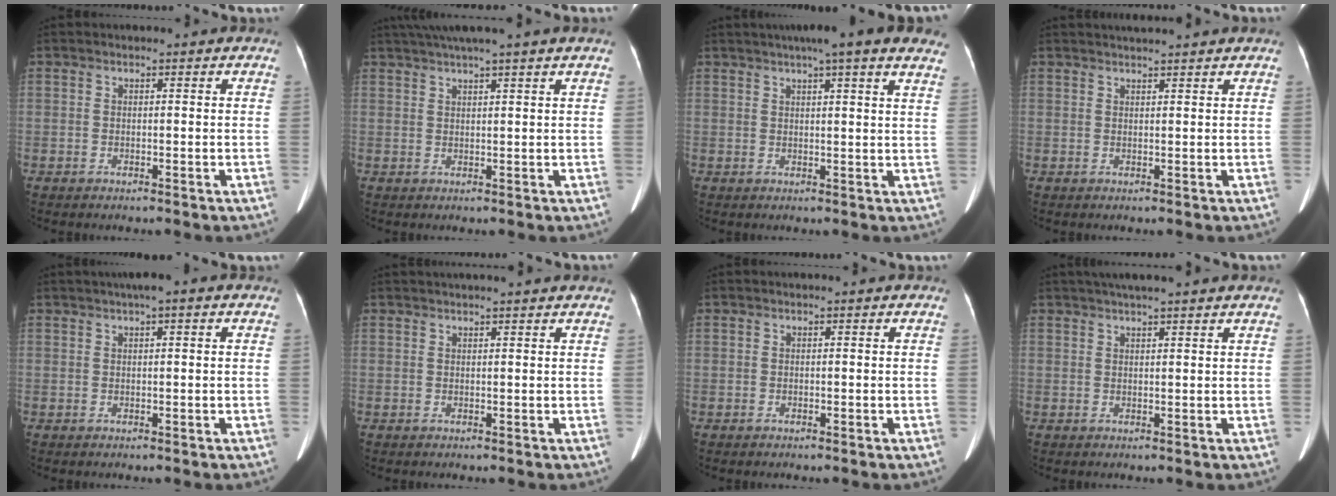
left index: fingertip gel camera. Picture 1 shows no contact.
{"total": 7.0, "force": [5.6, -1.6, 3.8], "torque": [-0.057, 0.028, 0.082]}
{"total": 14.4, "force": [11.4, 1.1, 8.7], "torque": [-0.119, 0.026, 0.130]}
{"total": 4.3, "force": [4.0, -0.5, 1.5], "torque": [-0.017, 0.025, 0.053]}
{"total": 2.8, "force": [1.5, 0.3, 2.4], "torque": [-0.042, 0.015, 0.021]}
{"total": 6.5, "force": [5.8, -0.3, 2.8], "torque": [-0.033, 0.031, 0.066]}
{"total": 0.0}
{"total": 7.5, "force": [6.3, -0.1, 4.0], "torque": [-0.062, 0.034, 0.085]}